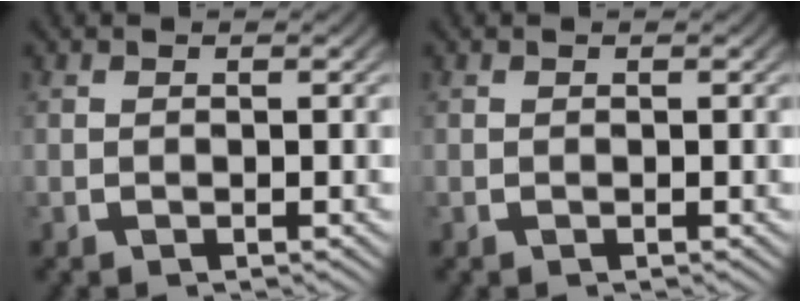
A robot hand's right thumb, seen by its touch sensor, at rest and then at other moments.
{"total": 0.0}